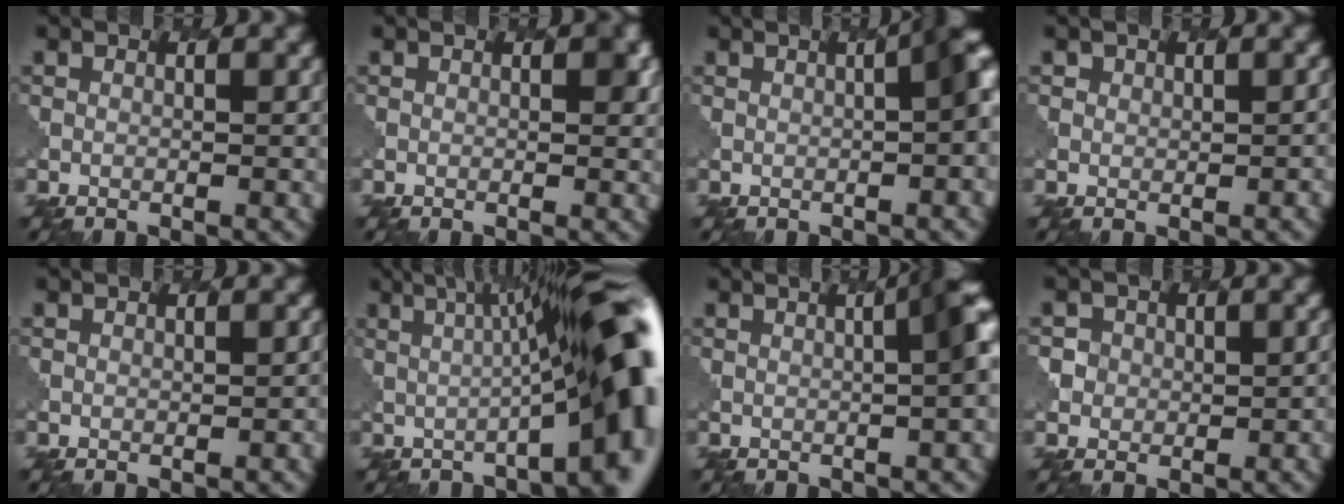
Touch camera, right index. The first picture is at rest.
{"total": 1.6, "force": [0.4, 0.7, 1.4], "torque": [-0.015, 0.001, 0.000]}
{"total": 6.2, "force": [0.1, 1.8, 5.9], "torque": [-0.042, 0.017, -0.003]}
{"total": 2.1, "force": [0.6, 1.8, 0.9], "torque": [-0.001, -0.008, 0.006]}
{"total": 1.8, "force": [-0.6, 1.2, 1.2], "torque": [-0.008, 0.000, 0.001]}
{"total": 13.5, "force": [-0.1, 3.4, 13.1], "torque": [-0.123, 0.030, -0.003]}
{"total": 7.9, "force": [0.5, 2.7, 7.4], "torque": [-0.034, 0.024, -0.011]}
{"total": 4.0, "force": [0.1, 3.9, 0.9], "torque": [0.008, 0.028, -0.025]}